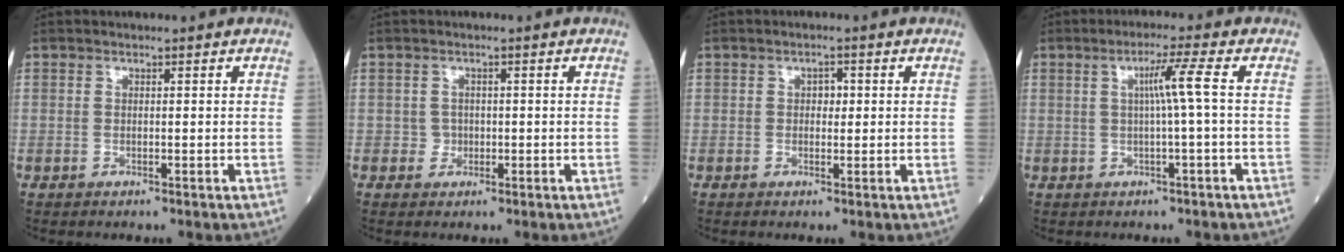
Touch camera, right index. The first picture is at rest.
{"total": 1.4, "force": [-0.3, 1.3, 0.2], "torque": [0.002, 0.006, -0.006]}
{"total": 1.7, "force": [0.2, 1.1, 1.2], "torque": [-0.014, 0.004, 0.000]}
{"total": 4.3, "force": [0.3, -1.2, 4.1], "torque": [-0.075, 0.007, 0.005]}